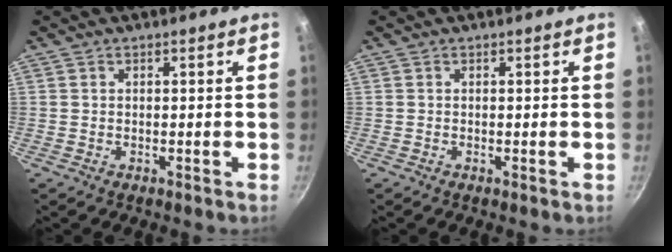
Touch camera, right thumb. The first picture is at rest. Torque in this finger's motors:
{"motor_torque": [2.20, 2.12, -0.20, -0.03, -0.02]}